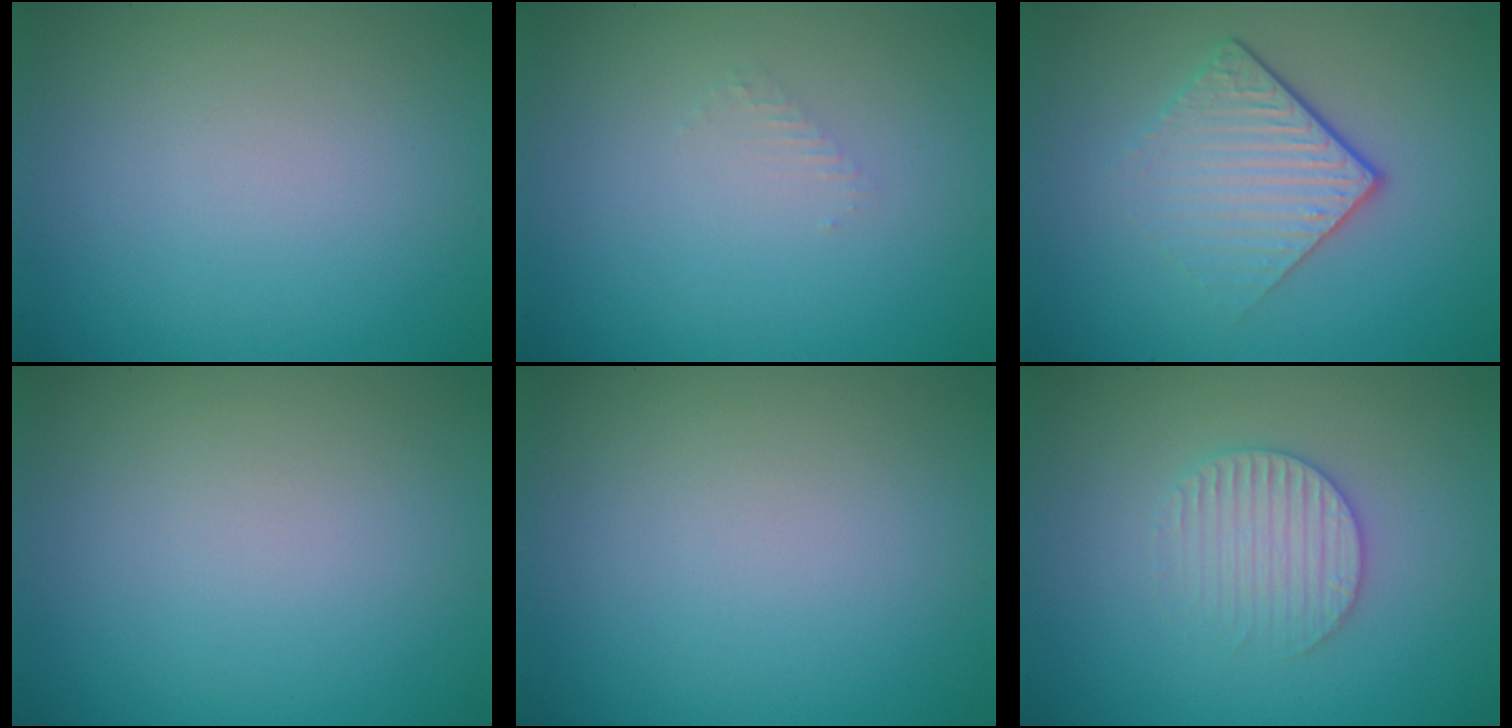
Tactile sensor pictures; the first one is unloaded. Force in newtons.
{"total": 0.8, "press": 0.8, "slide": 0.3}
{"total": 4.4, "press": 2.7, "slide": 3.5}
{"total": 0.0}
{"total": 0.0}
{"total": 2.8, "press": 2.7, "slide": 0.6}